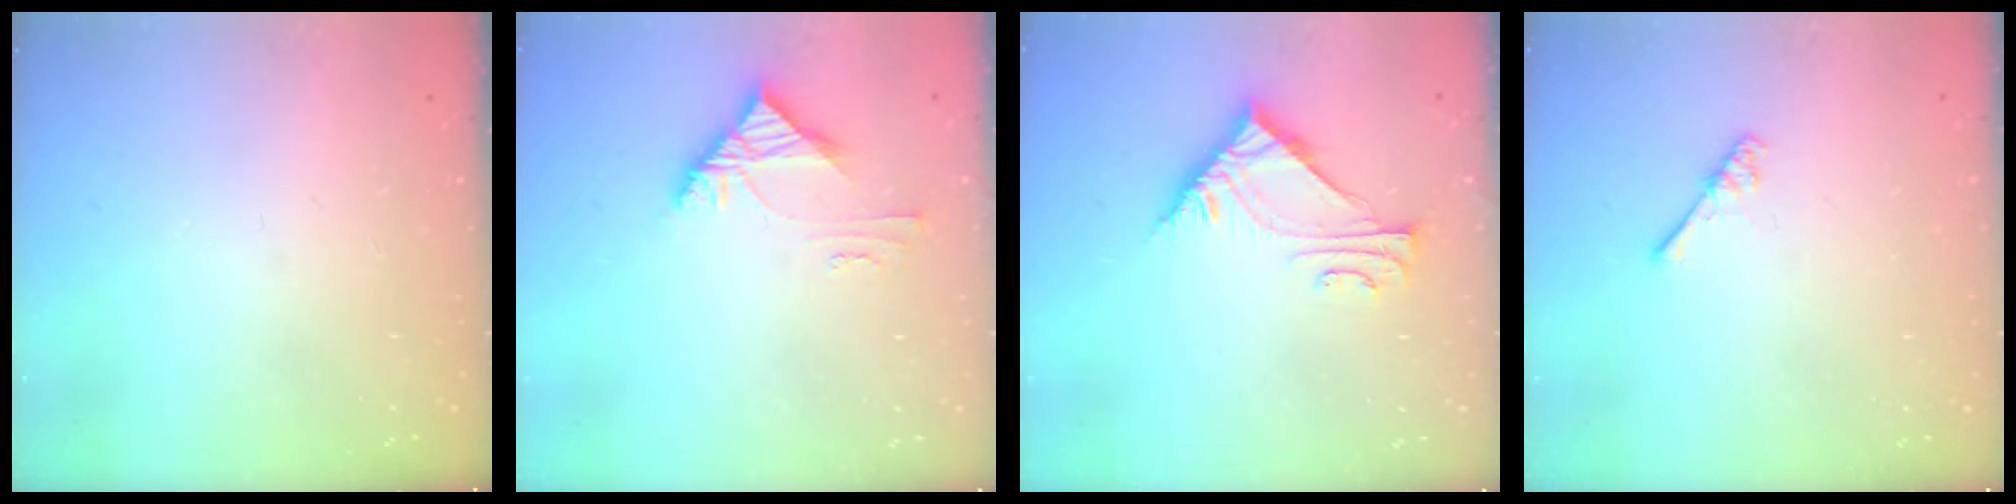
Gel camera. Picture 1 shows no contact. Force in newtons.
{"total": 4.3, "press": 4.3, "slide": 0.5}
{"total": 7.4, "press": 7.4, "slide": 0.4}
{"total": 2.9, "press": 2.9, "slide": 0.4}